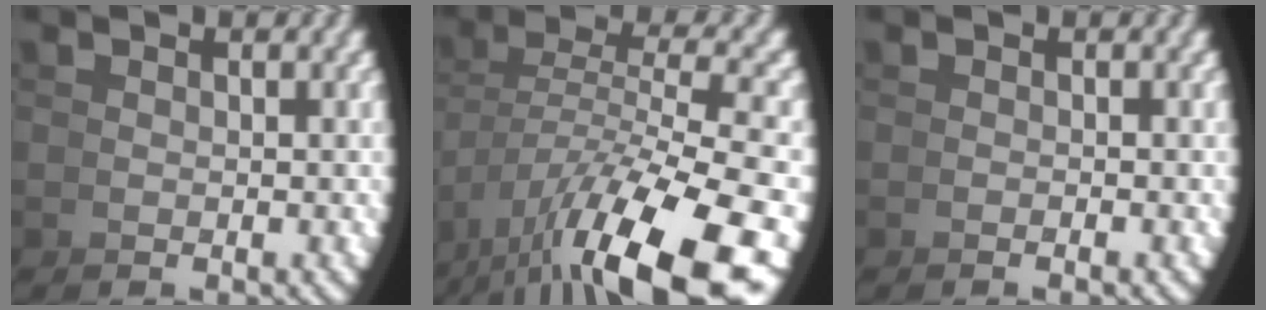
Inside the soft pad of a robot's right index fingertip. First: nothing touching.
{"total": 9.7, "force": [-2.7, 4.0, 8.3], "torque": [-0.137, -0.023, -0.019]}
{"total": 0.6, "force": [-0.5, -0.4, 0.2], "torque": [-0.004, 0.006, -0.011]}